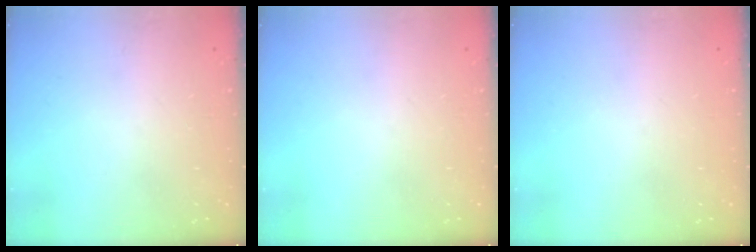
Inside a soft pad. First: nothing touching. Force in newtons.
{"total": 0.0}
{"total": 0.0}